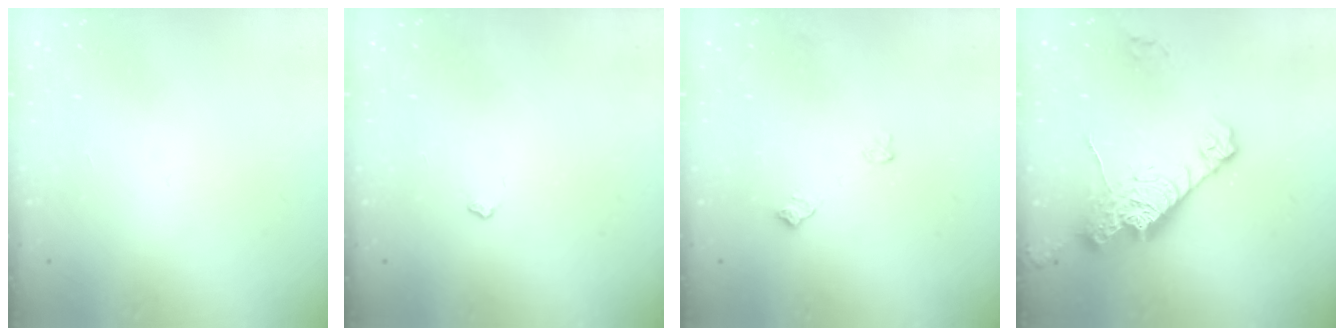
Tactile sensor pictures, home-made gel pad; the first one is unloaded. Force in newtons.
{"total": 2.9, "press": 2.9, "slide": 0.5}
{"total": 4.3, "press": 4.2, "slide": 0.7}
{"total": 15.4, "press": 15.3, "slide": 1.5}